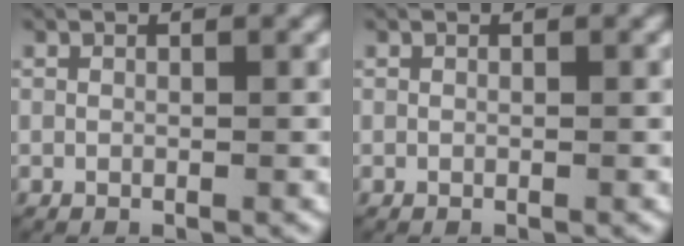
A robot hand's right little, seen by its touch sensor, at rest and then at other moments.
{"total": 0.0}